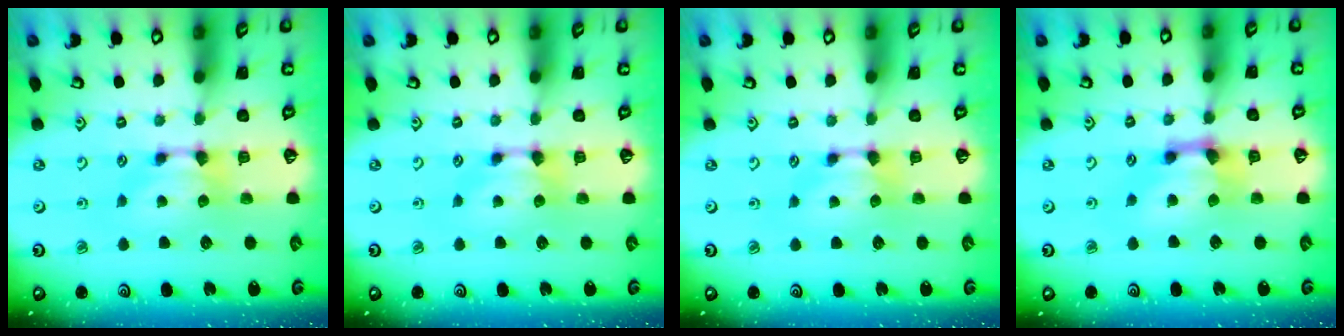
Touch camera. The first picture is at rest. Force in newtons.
{"total": 0.0}
{"total": 0.6, "press": 0.2, "slide": 0.6}
{"total": 2.4, "press": 1.6, "slide": 1.8}